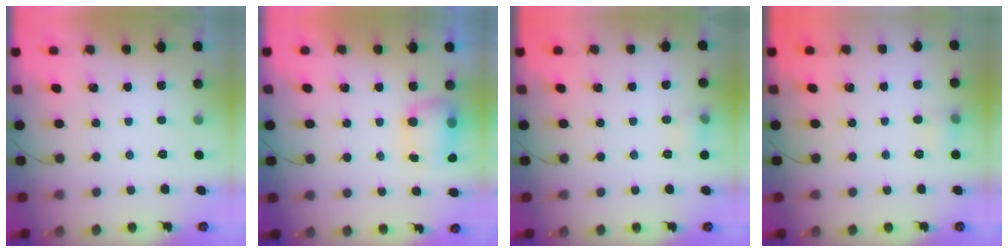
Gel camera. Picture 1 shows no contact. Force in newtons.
{"total": 7.2, "press": 7.1, "slide": 0.8}
{"total": 5.6, "press": 5.4, "slide": 1.7}
{"total": 6.4, "press": 6.3, "slide": 1.4}